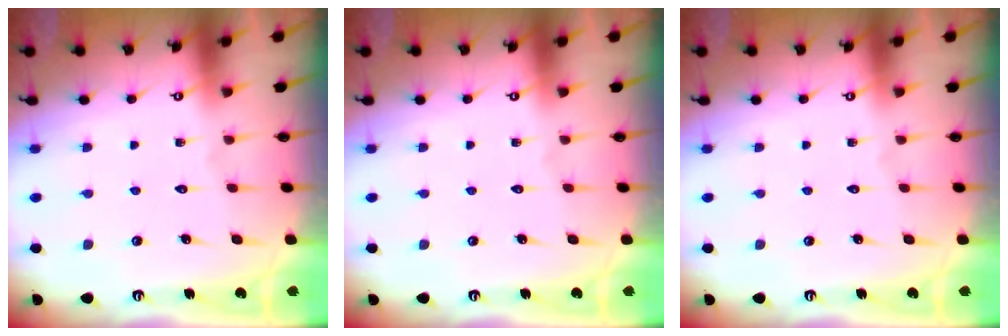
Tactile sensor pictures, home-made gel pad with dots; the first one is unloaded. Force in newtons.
{"total": 0.0}
{"total": 0.0}